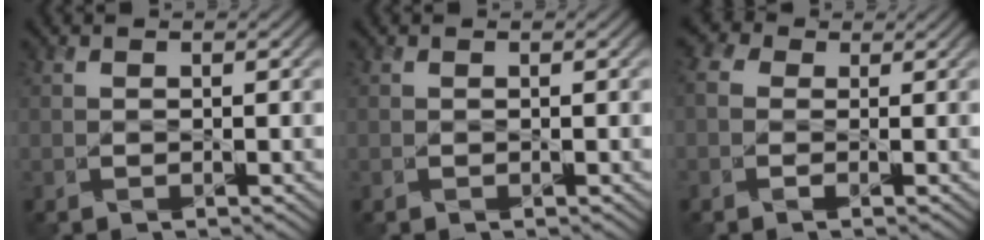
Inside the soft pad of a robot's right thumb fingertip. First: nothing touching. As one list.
[{"total": 0.0}, {"total": 3.1, "force": [-0.1, 2.4, 2.0], "torque": [-0.052, 0.003, -0.013]}]